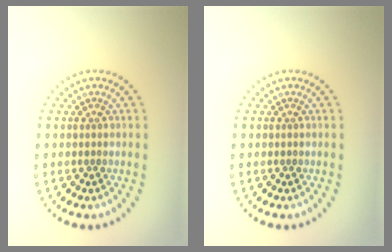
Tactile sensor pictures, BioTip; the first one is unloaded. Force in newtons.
{"total": 0.0}